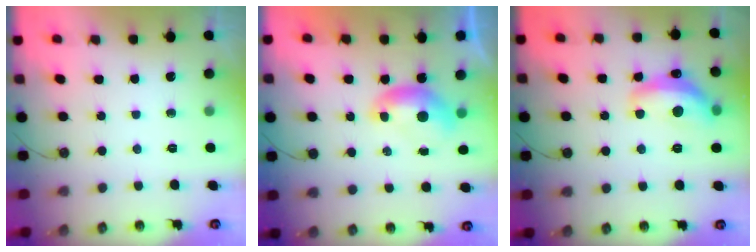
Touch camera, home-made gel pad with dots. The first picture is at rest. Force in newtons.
{"total": 0.0}
{"total": 8.2, "press": 8.1, "slide": 0.5}